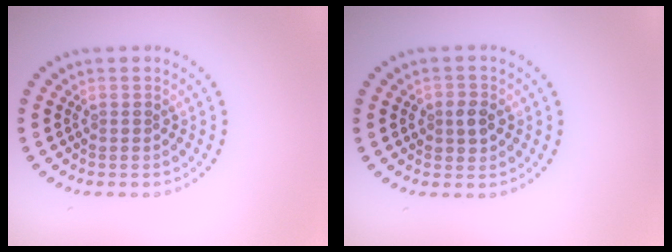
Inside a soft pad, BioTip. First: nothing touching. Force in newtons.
{"total": 1.9, "press": 1.8, "slide": 0.5}